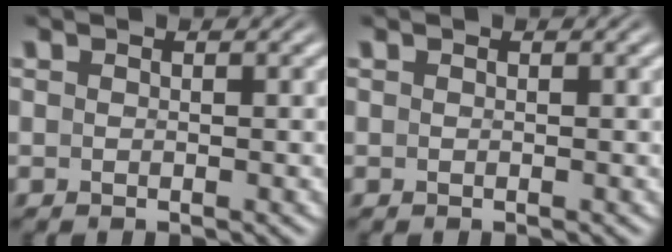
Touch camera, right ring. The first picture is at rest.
{"total": 0.0}